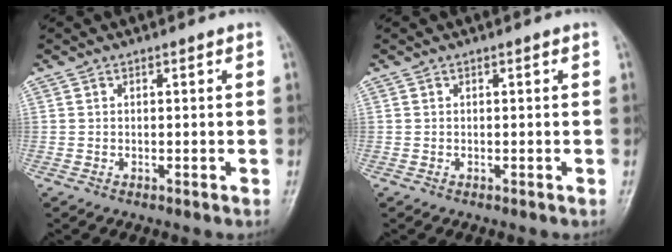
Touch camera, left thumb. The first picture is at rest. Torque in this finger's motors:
{"motor_torque": [0.01, 0.01, -0.08, 0.06, 0.00]}